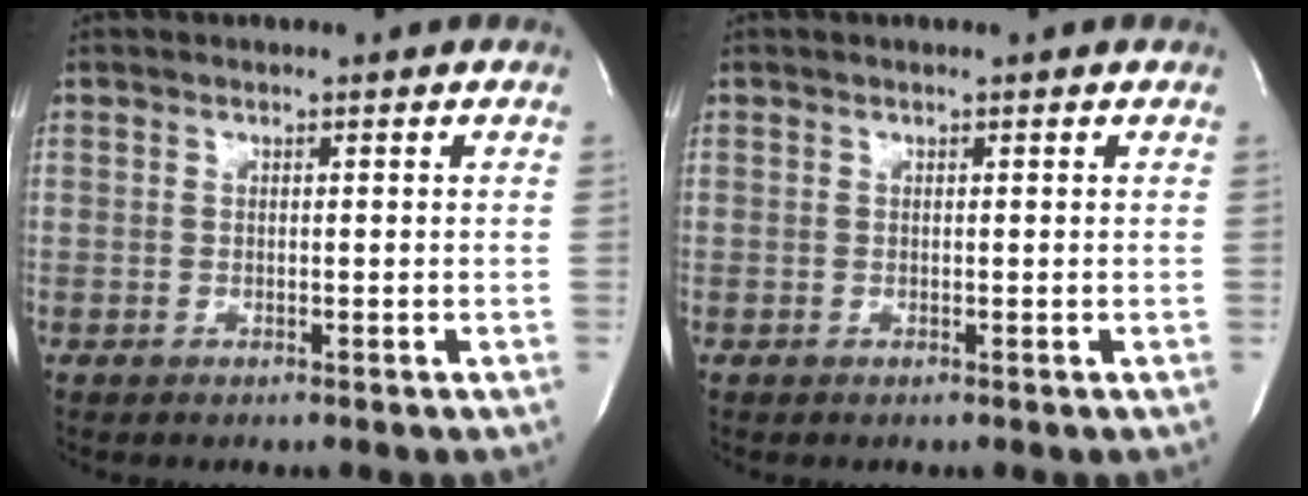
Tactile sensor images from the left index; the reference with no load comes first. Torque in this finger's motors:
{"motor_torque": [0.12, -0.04, -0.01, -0.01]}